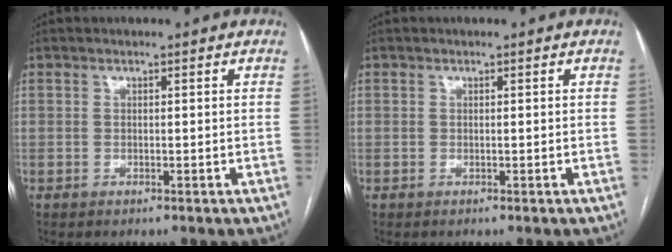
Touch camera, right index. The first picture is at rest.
{"total": 0.0}